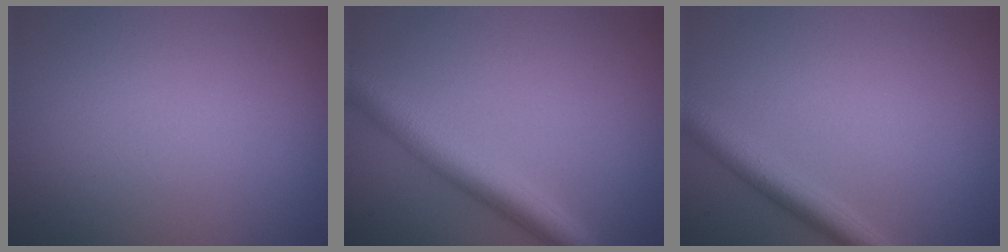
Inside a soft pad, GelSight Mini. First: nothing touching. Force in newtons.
{"total": 4.8, "press": 4.8, "slide": 0.1}
{"total": 3.1, "press": 3.1, "slide": 0.1}